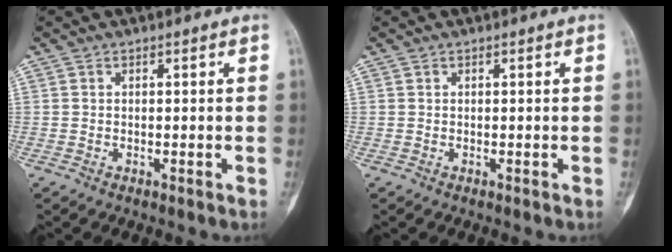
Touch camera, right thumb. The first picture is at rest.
{"total": 0.0}